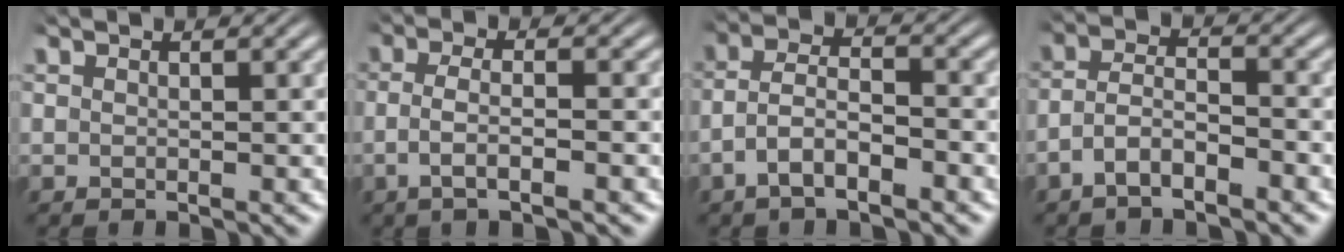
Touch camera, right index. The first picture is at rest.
{"total": 3.4, "force": [-1.2, 0.9, 3.0], "torque": [-0.062, -0.009, -0.020]}
{"total": 4.3, "force": [-1.8, 2.6, 3.0], "torque": [-0.061, -0.013, -0.032]}
{"total": 4.2, "force": [-2.4, 2.5, 2.2], "torque": [-0.045, -0.012, -0.045]}